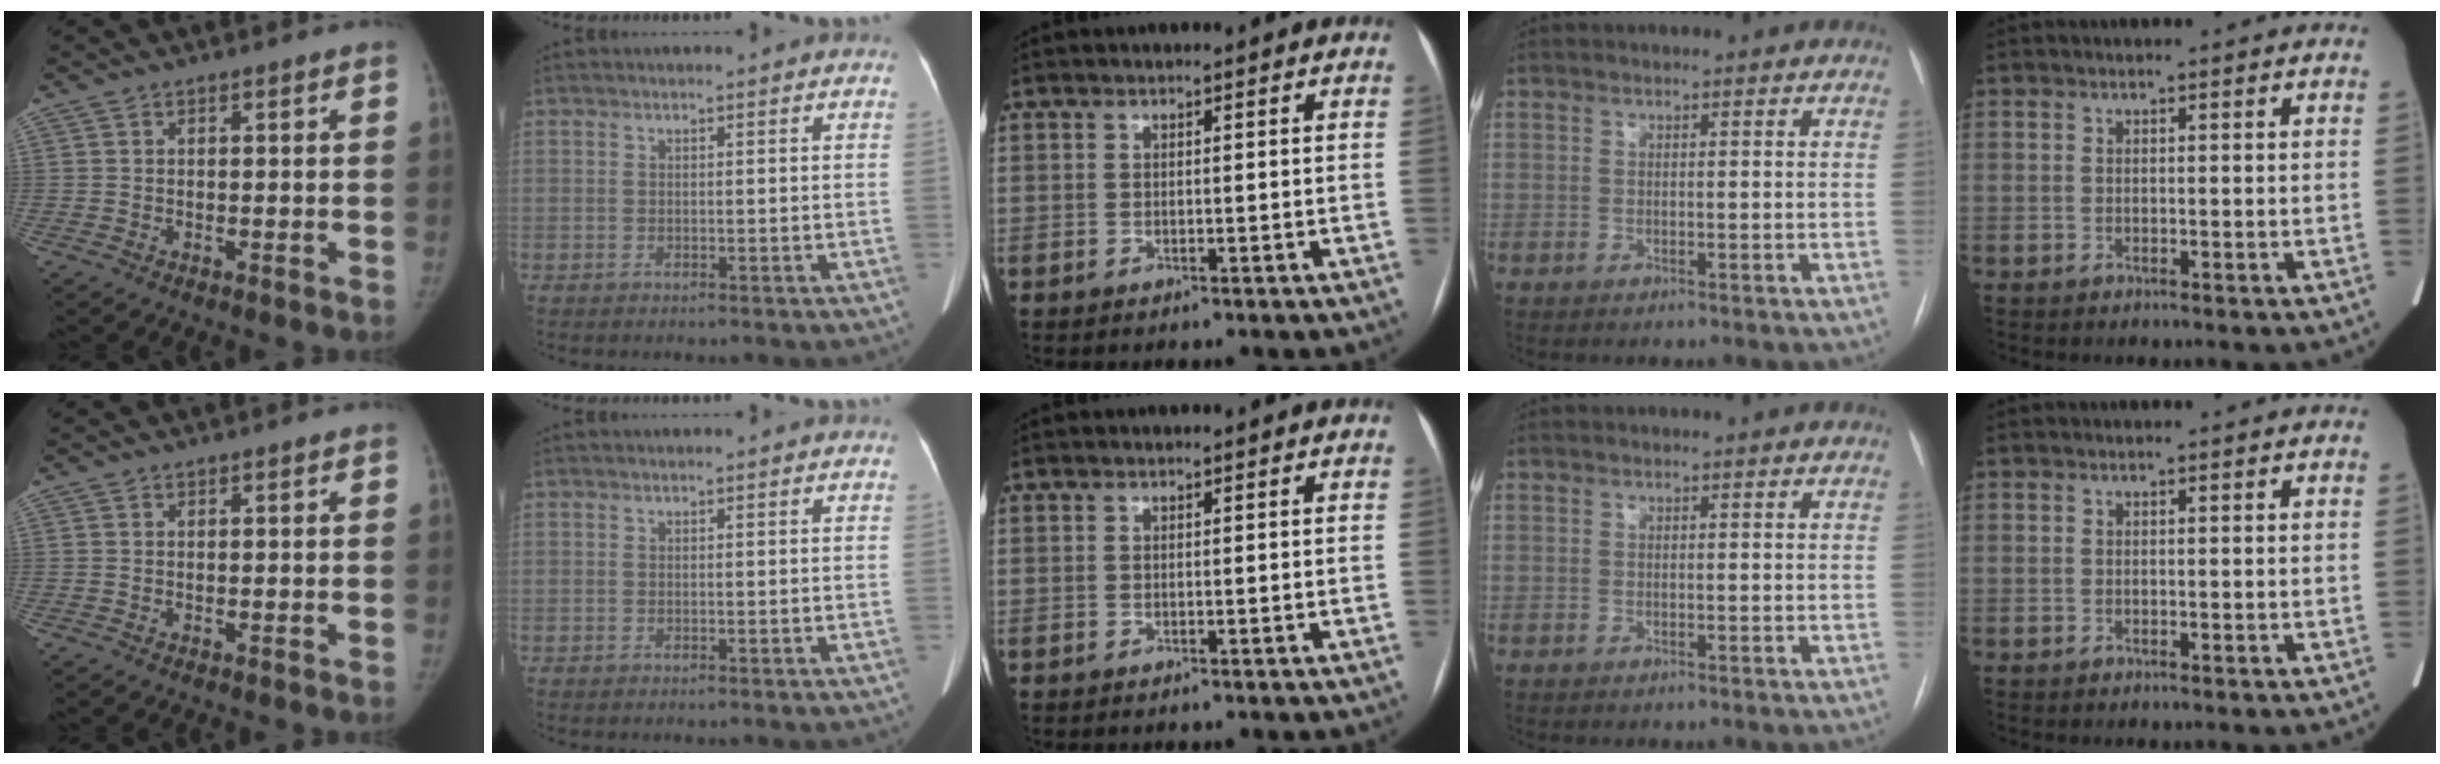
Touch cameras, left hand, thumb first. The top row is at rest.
{}